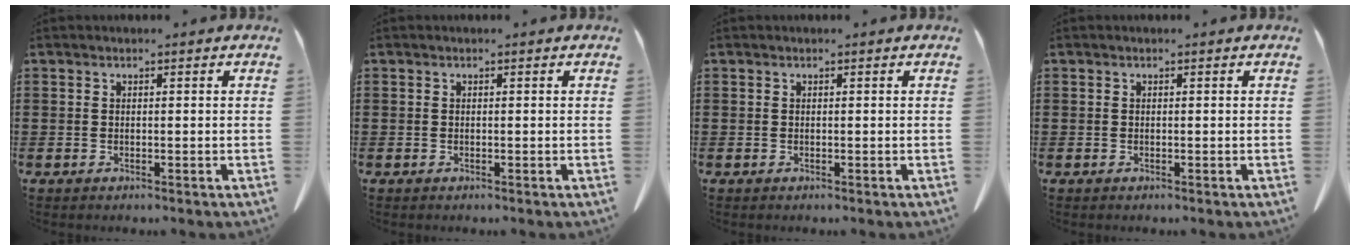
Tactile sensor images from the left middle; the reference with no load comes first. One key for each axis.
{"total": 0.0}
{"total": 0.0}
{"total": 0.0}